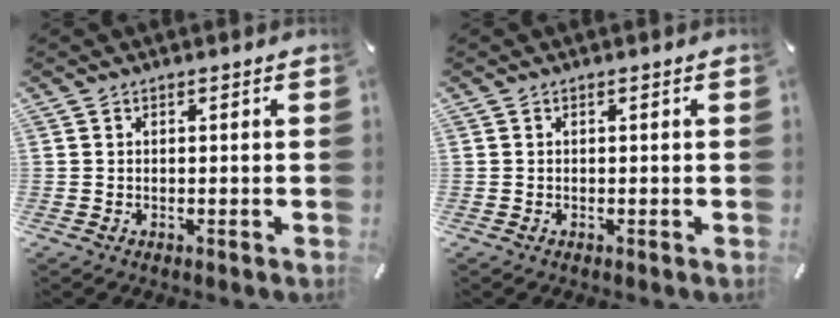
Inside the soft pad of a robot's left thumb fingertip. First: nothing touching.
{"total": 0.0}